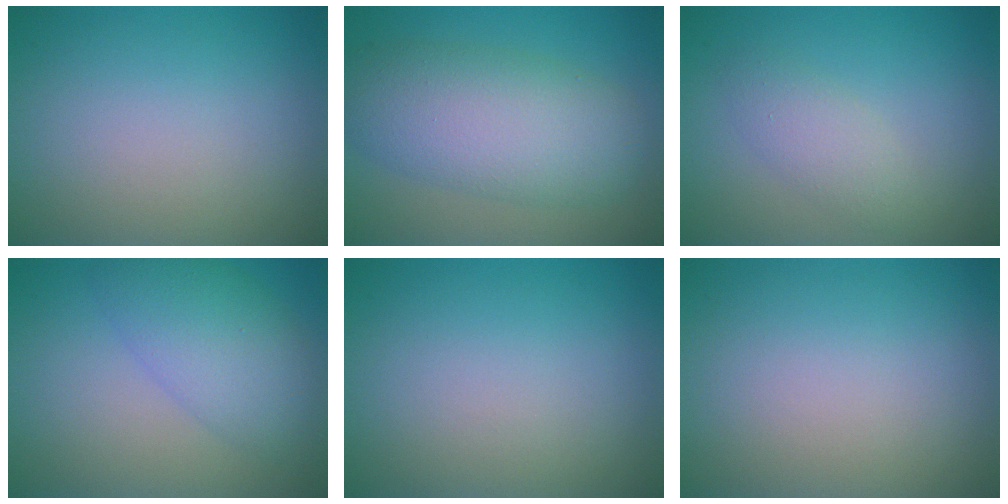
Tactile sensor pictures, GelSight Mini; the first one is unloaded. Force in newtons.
{"total": 8.2, "press": 8.2, "slide": 0.2}
{"total": 2.3, "press": 2.3, "slide": 0.2}
{"total": 5.5, "press": 5.5, "slide": 0.1}
{"total": 0.0}
{"total": 0.0}